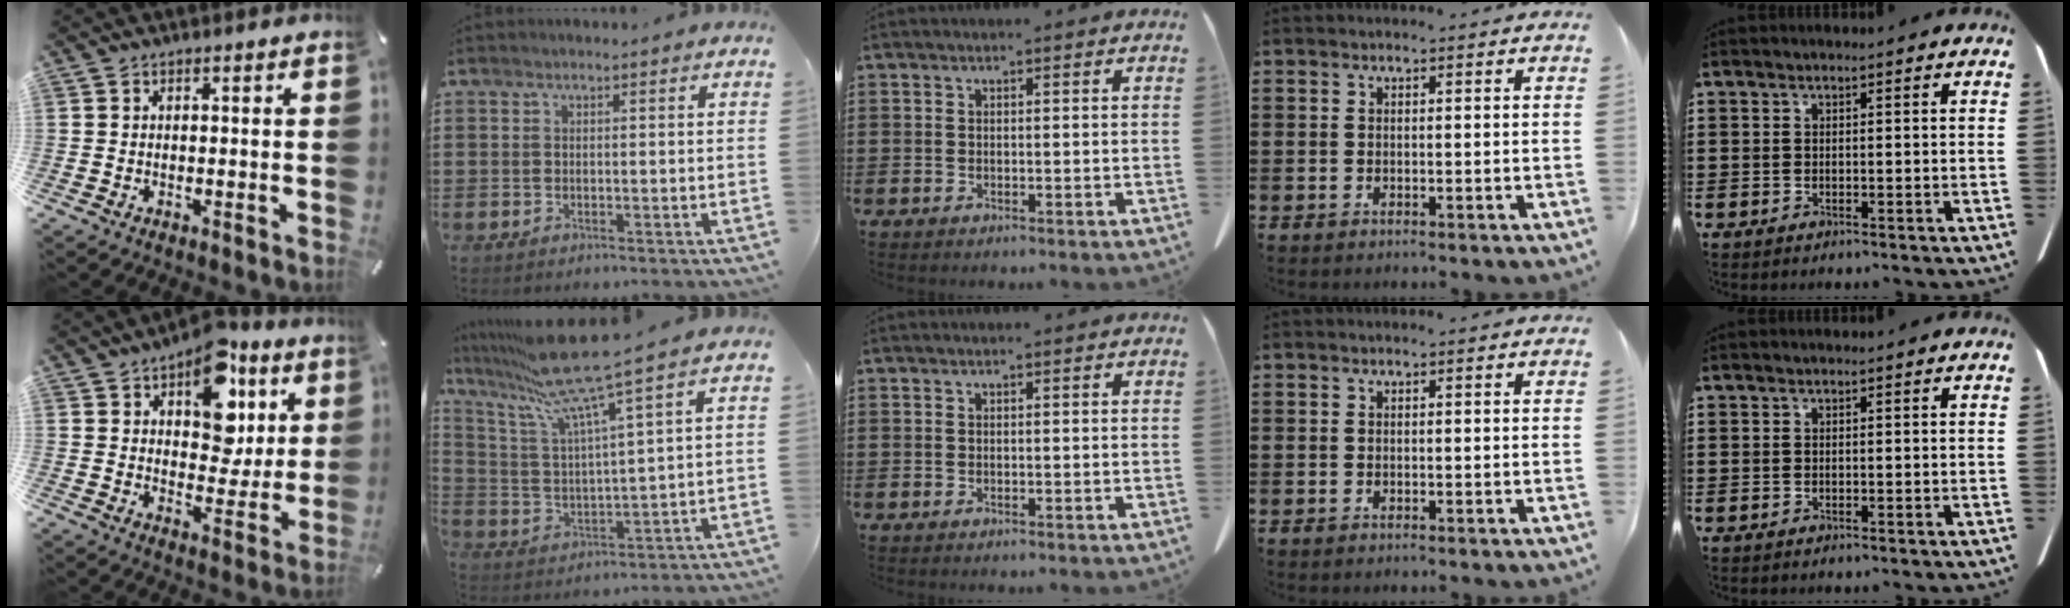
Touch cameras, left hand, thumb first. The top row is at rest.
{"thumb": {"total": 14.7, "force": [7.3, 9.5, 8.5], "torque": [-0.122, -0.034, 0.130]}, "index": {"total": 11.9, "force": [9.0, 0.0, 7.8], "torque": [-0.191, -0.043, 0.148]}}